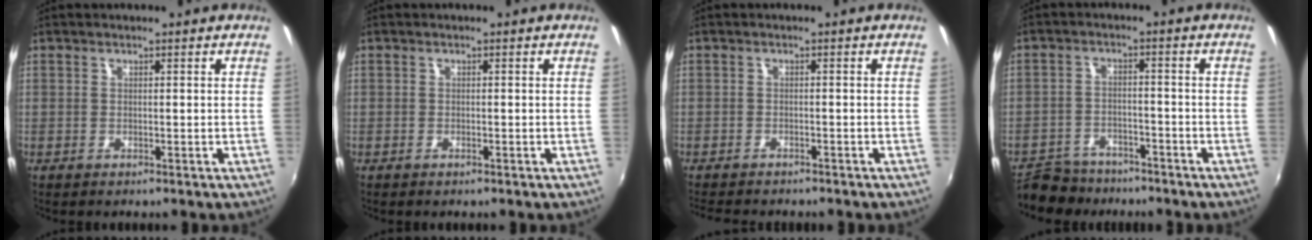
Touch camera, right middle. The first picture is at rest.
{"total": 0.5, "force": [-0.4, 0.3, 0.1], "torque": [-0.003, -0.003, -0.009]}
{"total": 5.9, "force": [-5.3, 1.5, 2.1], "torque": [-0.055, -0.018, -0.083]}
{"total": 9.6, "force": [-8.1, 4.6, 2.6], "torque": [-0.078, -0.002, -0.128]}